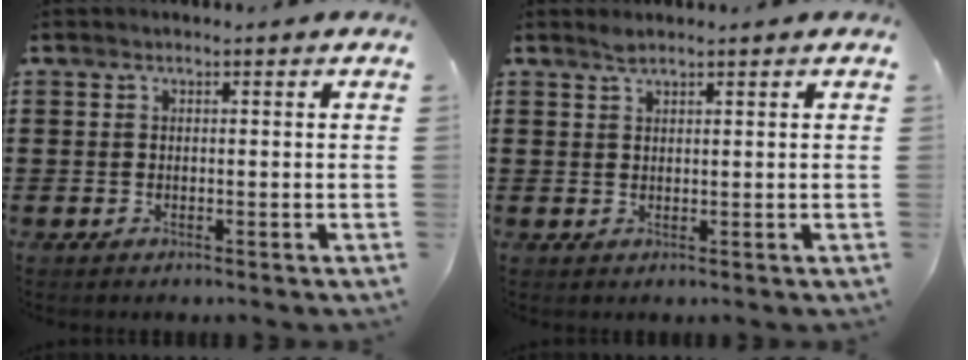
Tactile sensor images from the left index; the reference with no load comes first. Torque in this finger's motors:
{"motor_torque": [0.28, -0.21, 0.00, 0.03]}